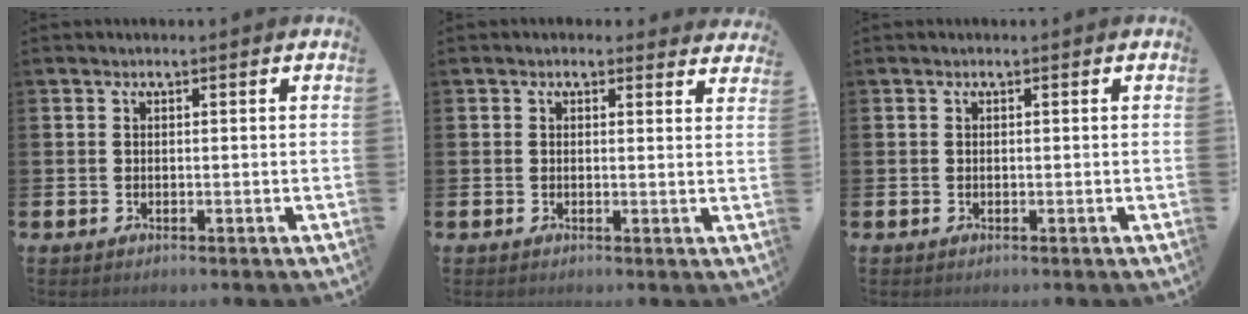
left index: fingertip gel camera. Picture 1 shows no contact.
{"total": 1.5, "force": [1.4, 0.5, 0.0], "torque": [0.000, -0.001, 0.024]}
{"total": 0.0}